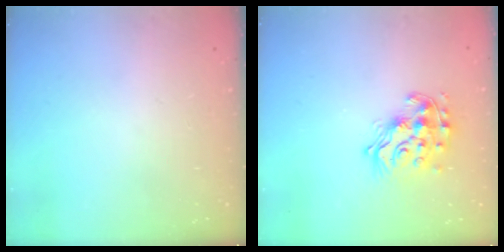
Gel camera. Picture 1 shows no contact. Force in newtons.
{"total": 15.6, "press": 15.5, "slide": 1.3}